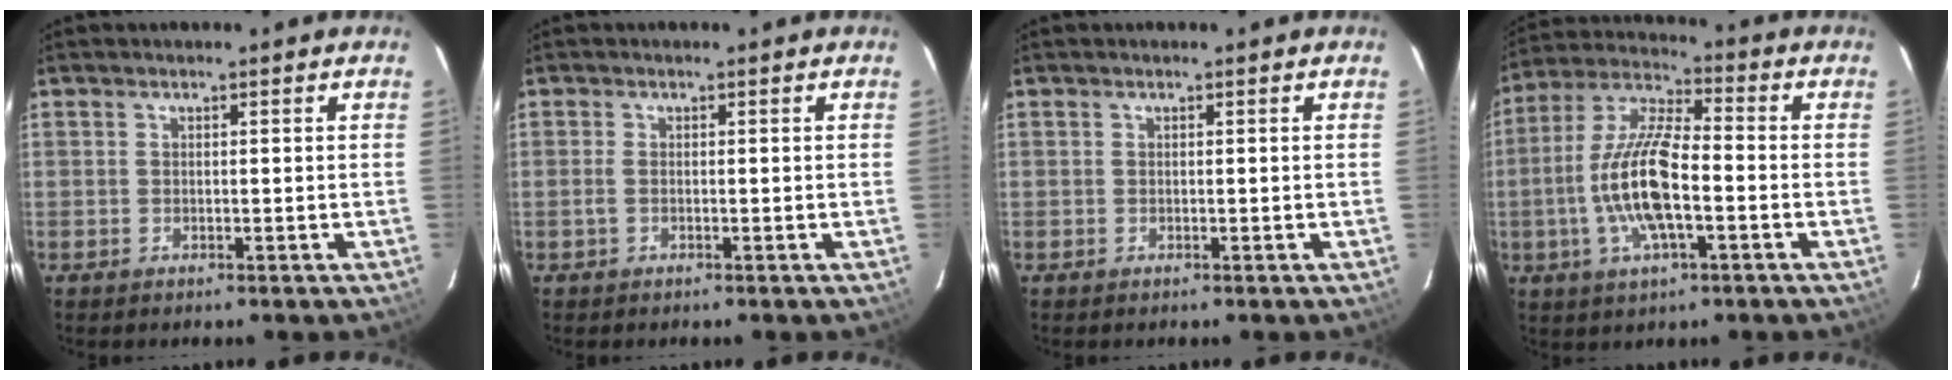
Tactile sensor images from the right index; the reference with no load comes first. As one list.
[{"total": 1.0, "force": [-0.2, 0.2, 1.0], "torque": [-0.021, -0.001, -0.005]}, {"total": 0.0}, {"total": 14.2, "force": [-3.3, 4.5, 13.1], "torque": [-0.271, 0.001, -0.067]}]